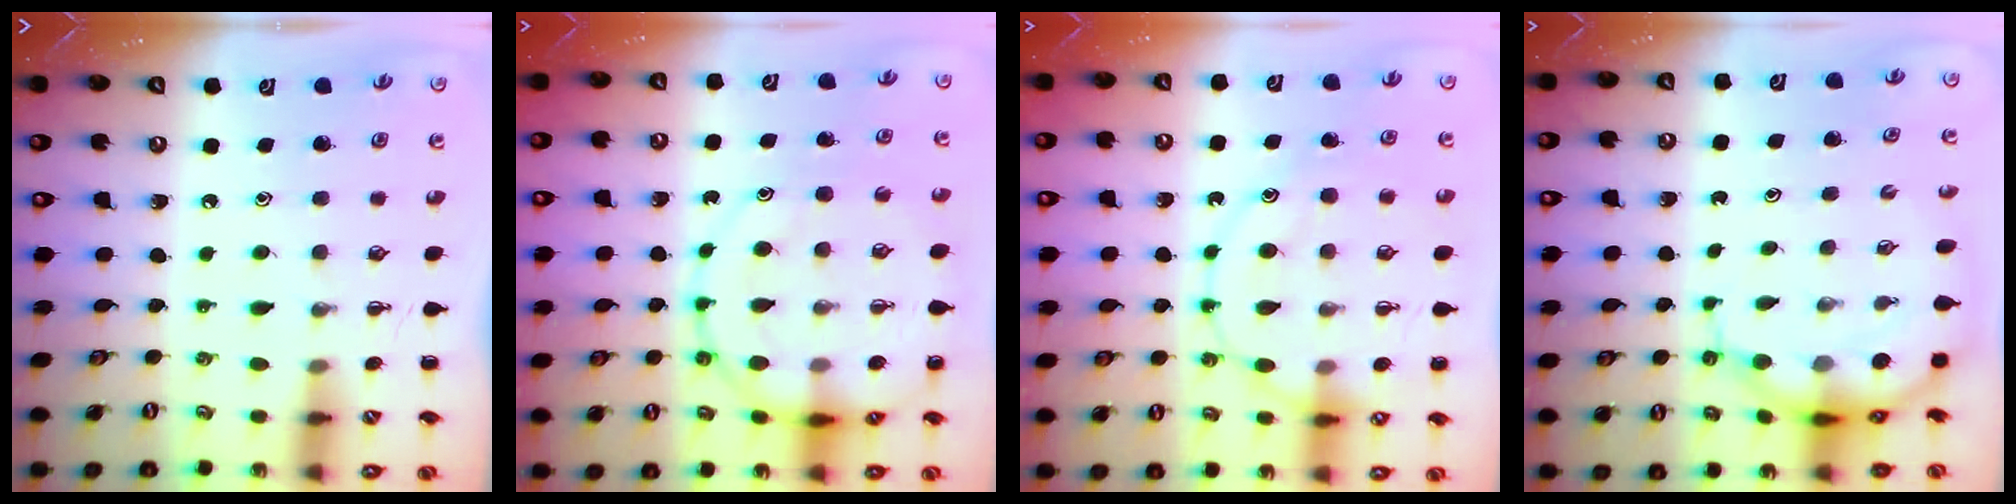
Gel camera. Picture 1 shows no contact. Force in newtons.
{"total": 15.9, "press": 15.8, "slide": 2.4}
{"total": 15.9, "press": 15.9, "slide": 1.4}
{"total": 7.3, "press": 6.9, "slide": 2.3}